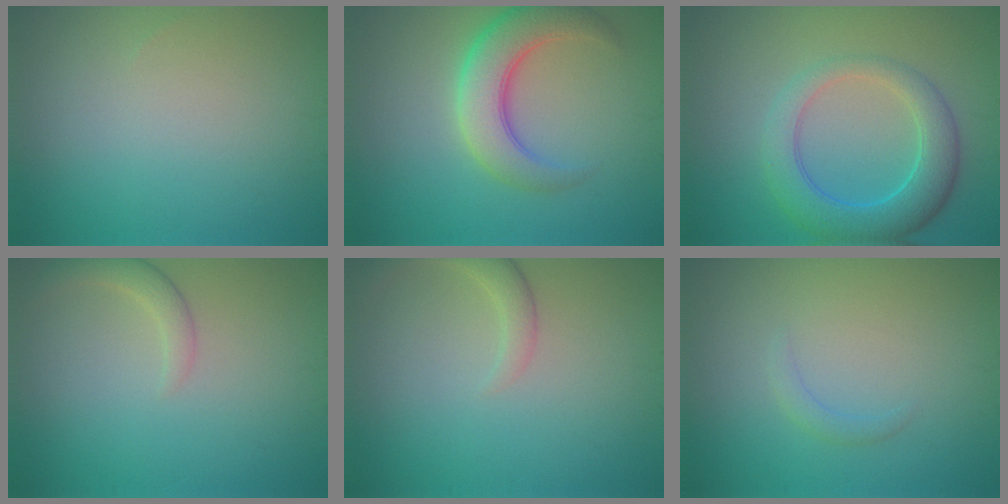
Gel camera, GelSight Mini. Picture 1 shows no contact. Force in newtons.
{"total": 5.6, "press": 5.6, "slide": 0.3}
{"total": 5.3, "press": 5.3, "slide": 0.2}
{"total": 1.8, "press": 1.8, "slide": 0.1}
{"total": 2.3, "press": 2.3, "slide": 0.3}
{"total": 0.9, "press": 0.9, "slide": 0.0}